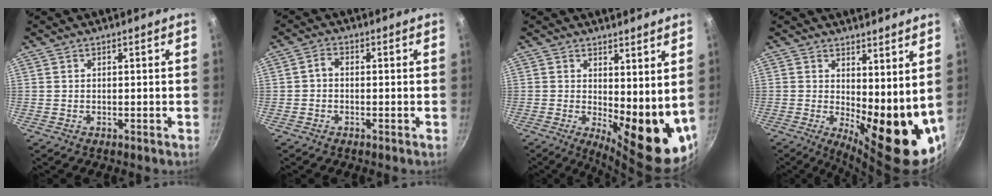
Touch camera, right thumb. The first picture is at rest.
{"total": 1.9, "force": [-0.6, 1.3, 1.3], "torque": [-0.025, 0.012, -0.015]}
{"total": 13.6, "force": [1.7, 5.7, 12.2], "torque": [-0.126, -0.035, 0.037]}
{"total": 15.5, "force": [2.4, 6.4, 13.9], "torque": [-0.147, -0.038, 0.048]}